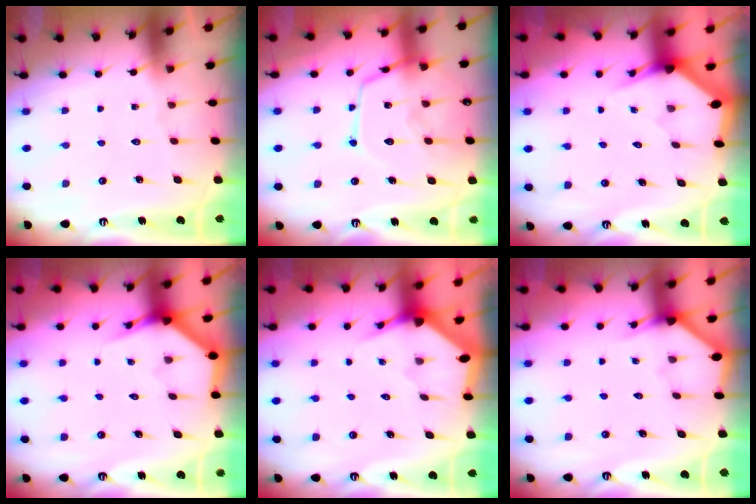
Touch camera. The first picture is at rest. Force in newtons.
{"total": 15.6, "press": 15.6, "slide": 1.5}
{"total": 2.9, "press": 2.9, "slide": 0.2}
{"total": 4.0, "press": 4.0, "slide": 0.2}
{"total": 2.9, "press": 2.9, "slide": 0.2}
{"total": 3.0, "press": 3.0, "slide": 0.2}